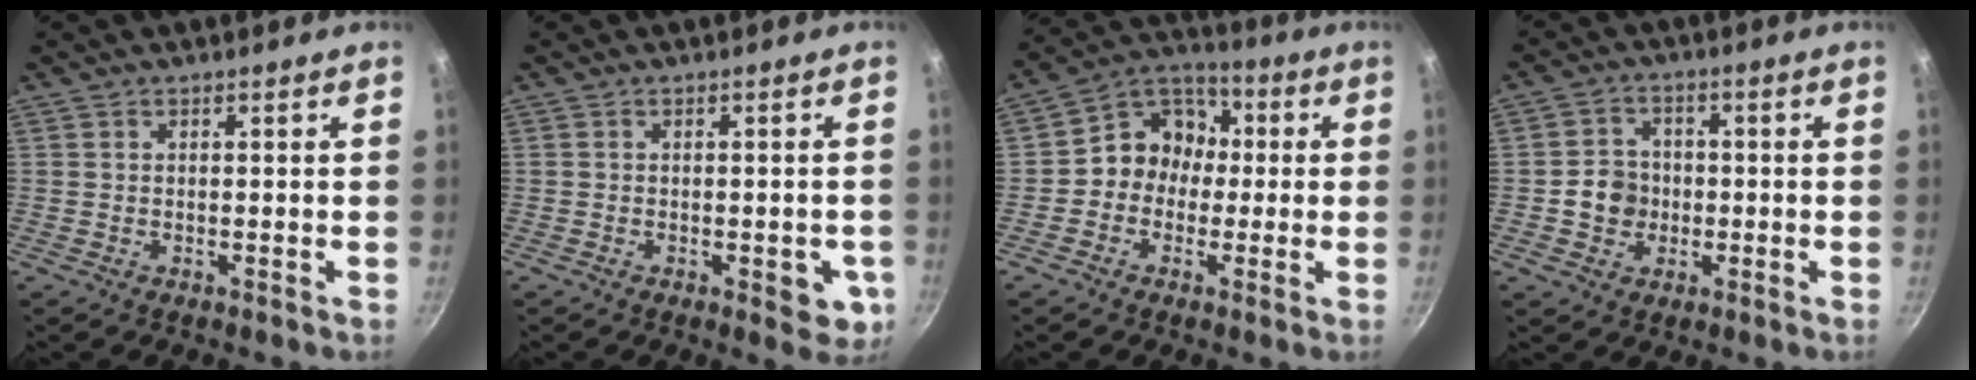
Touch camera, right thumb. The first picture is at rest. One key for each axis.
{"total": 5.5, "fx": -1.6, "fy": 2.8, "fz": 4.5, "tx": -0.030, "ty": 0.004, "tz": -0.018}
{"total": 10.0, "fx": -0.6, "fy": 8.9, "fz": 4.5, "tx": -0.024, "ty": 0.036, "tz": -0.033}
{"total": 6.0, "fx": -0.9, "fy": 5.5, "fz": 2.3, "tx": -0.008, "ty": 0.015, "tz": -0.021}